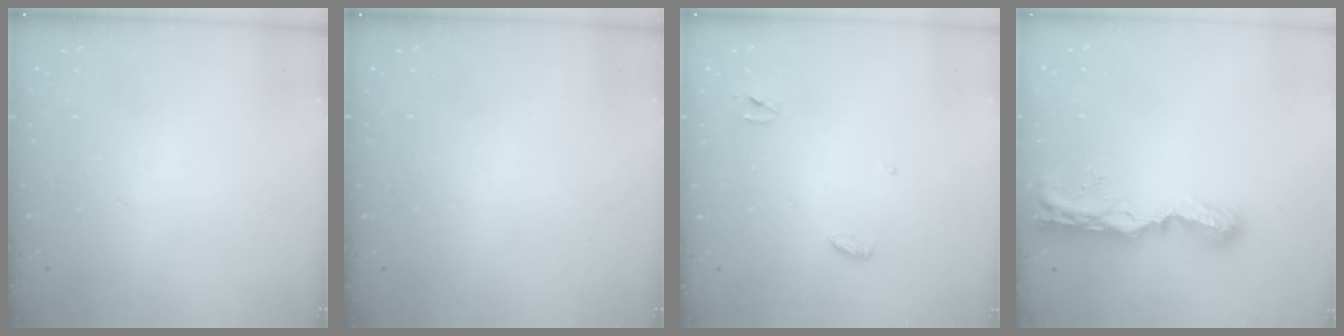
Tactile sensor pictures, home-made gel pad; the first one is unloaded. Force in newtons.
{"total": 0.0}
{"total": 3.3, "press": 3.3, "slide": 0.3}
{"total": 8.6, "press": 8.5, "slide": 1.0}